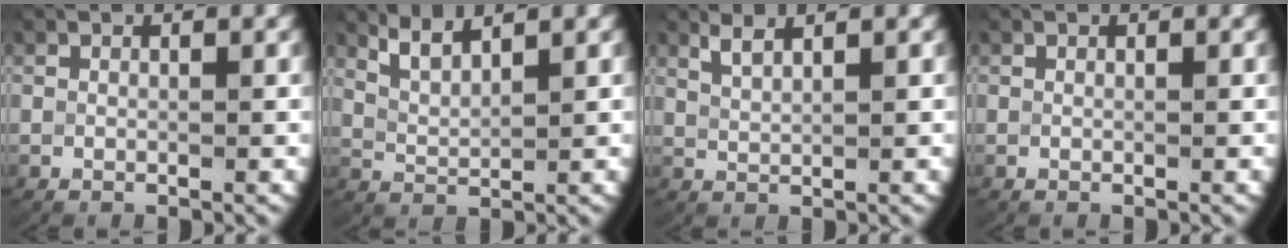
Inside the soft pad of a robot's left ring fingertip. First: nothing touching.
{"total": 3.1, "force": [2.3, 1.2, 1.7], "torque": [-0.047, -0.005, 0.045]}
{"total": 2.2, "force": [1.8, 0.3, 1.1], "torque": [-0.030, -0.002, 0.040]}
{"total": 0.0}